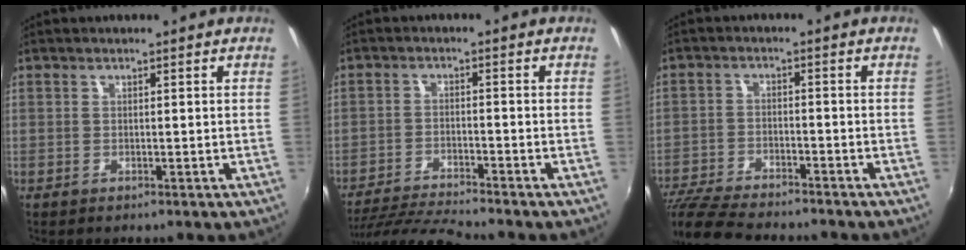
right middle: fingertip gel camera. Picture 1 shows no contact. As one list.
[{"total": 9.8, "force": [-9.1, -0.5, 3.4], "torque": [-0.090, -0.012, -0.168]}, {"total": 12.3, "force": [-11.1, 1.8, 5.0], "torque": [-0.125, -0.025, -0.196]}]